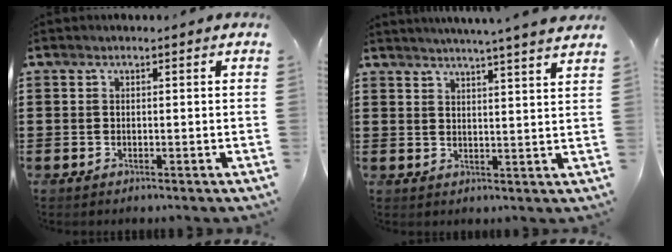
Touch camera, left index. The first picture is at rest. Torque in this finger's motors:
{"motor_torque": [1.35, -0.79, 0.23, 0.09]}